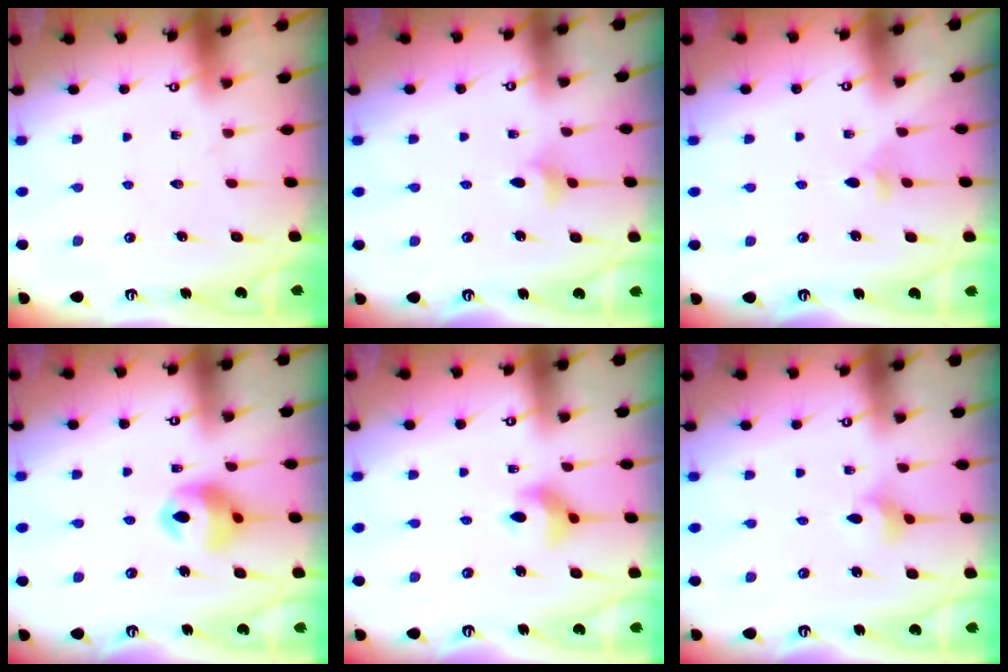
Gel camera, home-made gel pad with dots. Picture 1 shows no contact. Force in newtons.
{"total": 3.3, "press": 3.2, "slide": 0.8}
{"total": 3.1, "press": 3.0, "slide": 0.6}
{"total": 12.1, "press": 11.9, "slide": 1.9}
{"total": 7.1, "press": 6.8, "slide": 2.0}
{"total": 3.2, "press": 3.1, "slide": 0.6}